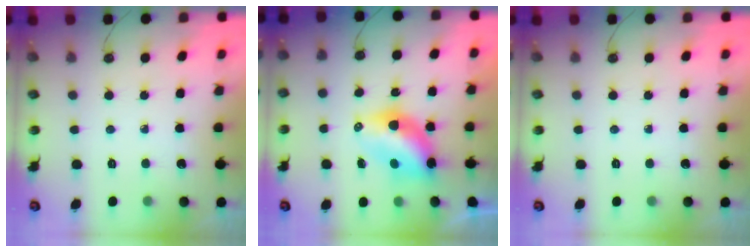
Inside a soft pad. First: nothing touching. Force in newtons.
{"total": 7.3, "press": 7.3, "slide": 0.6}
{"total": 0.0}